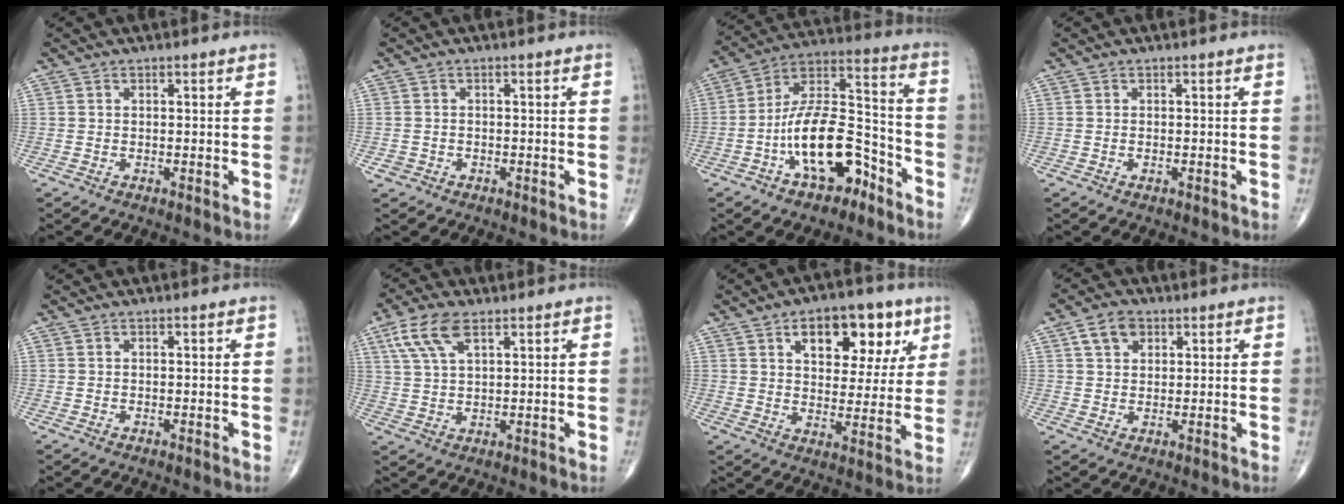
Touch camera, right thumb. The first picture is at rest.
{"total": 1.5, "force": [-0.6, 1.3, 0.3], "torque": [-0.002, 0.007, -0.011]}
{"total": 17.3, "force": [-7.6, 8.5, 13.0], "torque": [-0.210, 0.073, -0.131]}
{"total": 0.6, "force": [-0.2, 0.3, 0.5], "torque": [-0.011, 0.001, -0.003]}
{"total": 0.0}
{"total": 7.9, "force": [4.0, 3.5, 5.8], "torque": [-0.120, -0.002, 0.082]}
{"total": 15.1, "force": [6.9, 8.4, 10.5], "torque": [-0.101, -0.015, 0.102]}
{"total": 5.2, "force": [2.3, 3.7, 2.8], "torque": [-0.033, 0.000, 0.039]}